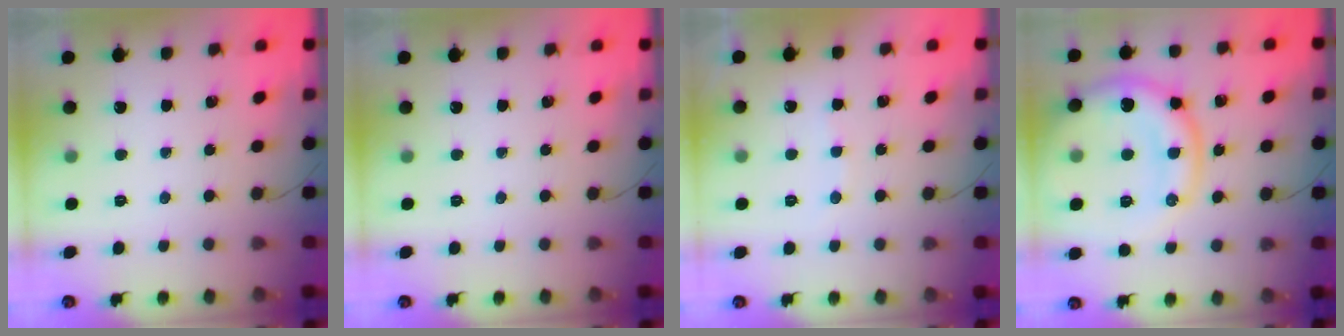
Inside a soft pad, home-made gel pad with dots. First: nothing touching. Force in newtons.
{"total": 0.0}
{"total": 4.6, "press": 4.5, "slide": 0.7}
{"total": 15.6, "press": 15.5, "slide": 1.1}